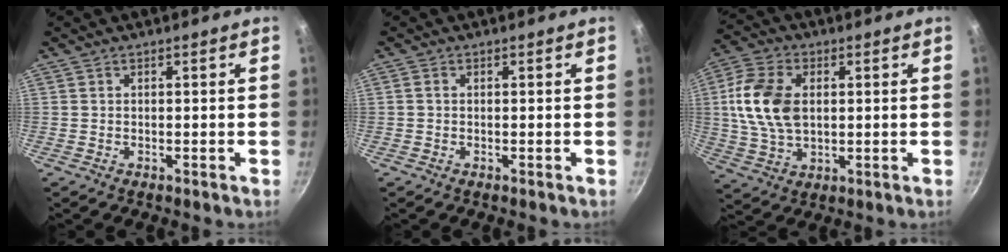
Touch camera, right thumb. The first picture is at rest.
{"total": 0.8, "force": [0.0, 0.6, 0.5], "torque": [-0.008, 0.005, 0.000]}
{"total": 13.1, "force": [1.6, 8.5, 9.9], "torque": [-0.184, 0.003, 0.028]}